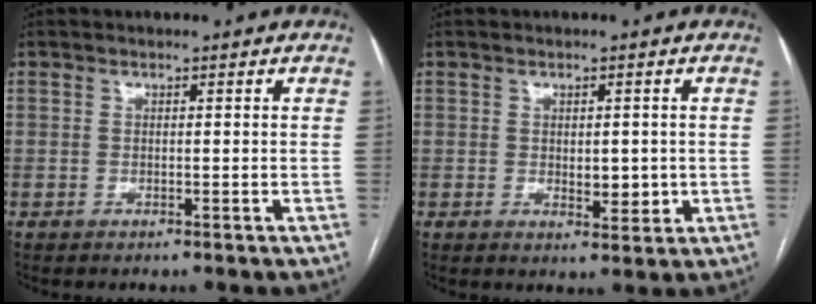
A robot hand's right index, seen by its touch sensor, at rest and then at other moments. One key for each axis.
{"total": 3.6, "fx": -0.2, "fy": 1.8, "fz": 3.1, "tx": -0.043, "ty": -0.006, "tz": 0.006}